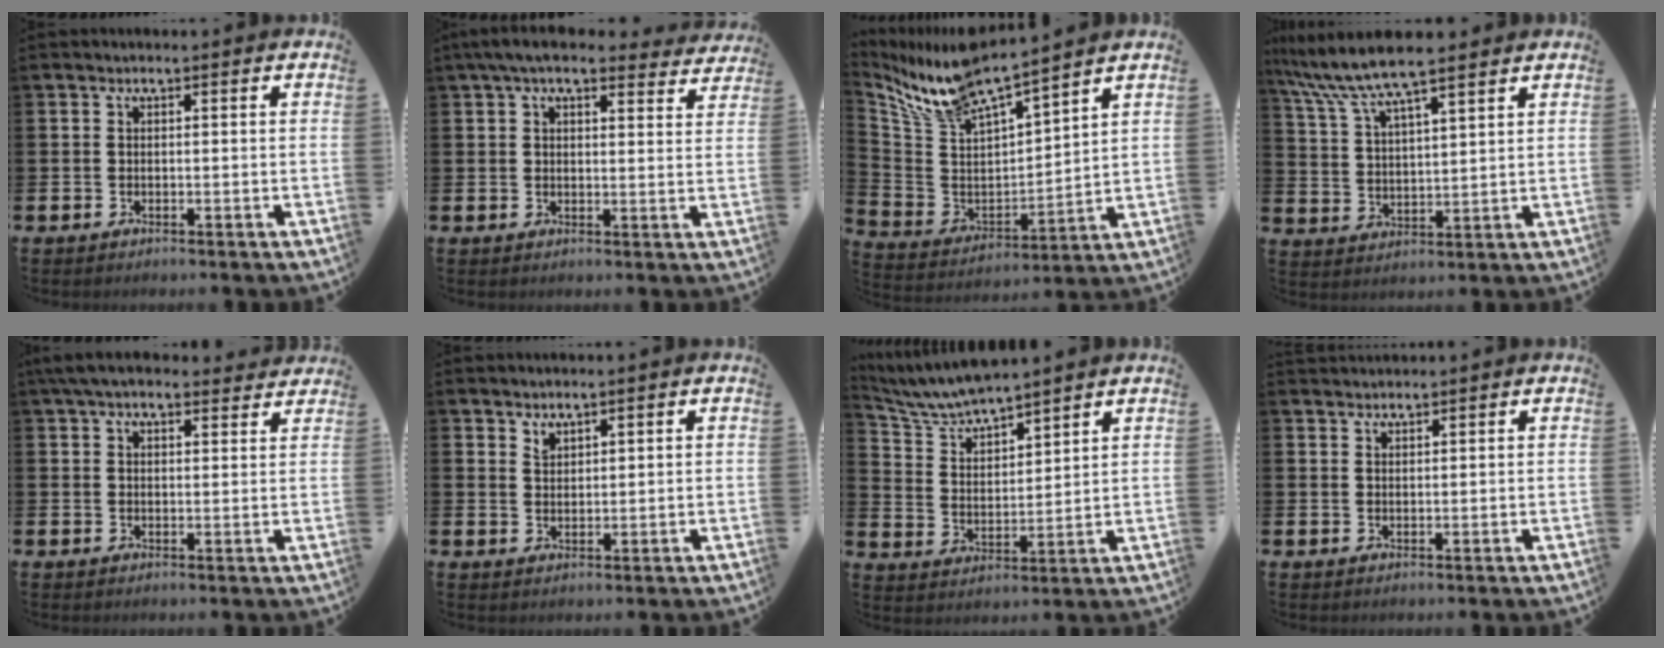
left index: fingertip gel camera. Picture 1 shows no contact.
{"total": 6.0, "force": [5.1, 1.7, 2.5], "torque": [-0.062, -0.011, 0.094]}
{"total": 9.4, "force": [8.8, 0.7, 3.1], "torque": [-0.099, -0.066, 0.151]}
{"total": 8.5, "force": [7.6, 1.1, 3.6], "torque": [-0.101, -0.022, 0.139]}
{"total": 5.2, "force": [4.7, 1.4, 1.7], "torque": [-0.044, -0.012, 0.088]}
{"total": 1.8, "force": [1.7, 0.6, 0.1], "torque": [0.013, -0.009, 0.029]}
{"total": 6.1, "force": [6.0, 0.4, 1.1], "torque": [-0.047, -0.040, 0.104]}
{"total": 1.8, "force": [1.8, 0.3, -0.1], "torque": [0.014, -0.009, 0.030]}